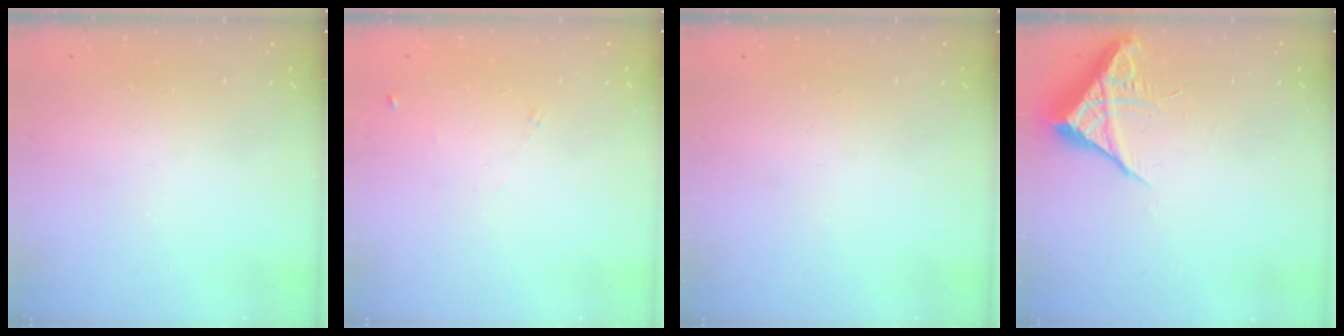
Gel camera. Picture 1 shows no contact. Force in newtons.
{"total": 5.7, "press": 5.6, "slide": 0.7}
{"total": 0.0}
{"total": 6.7, "press": 6.7, "slide": 0.5}